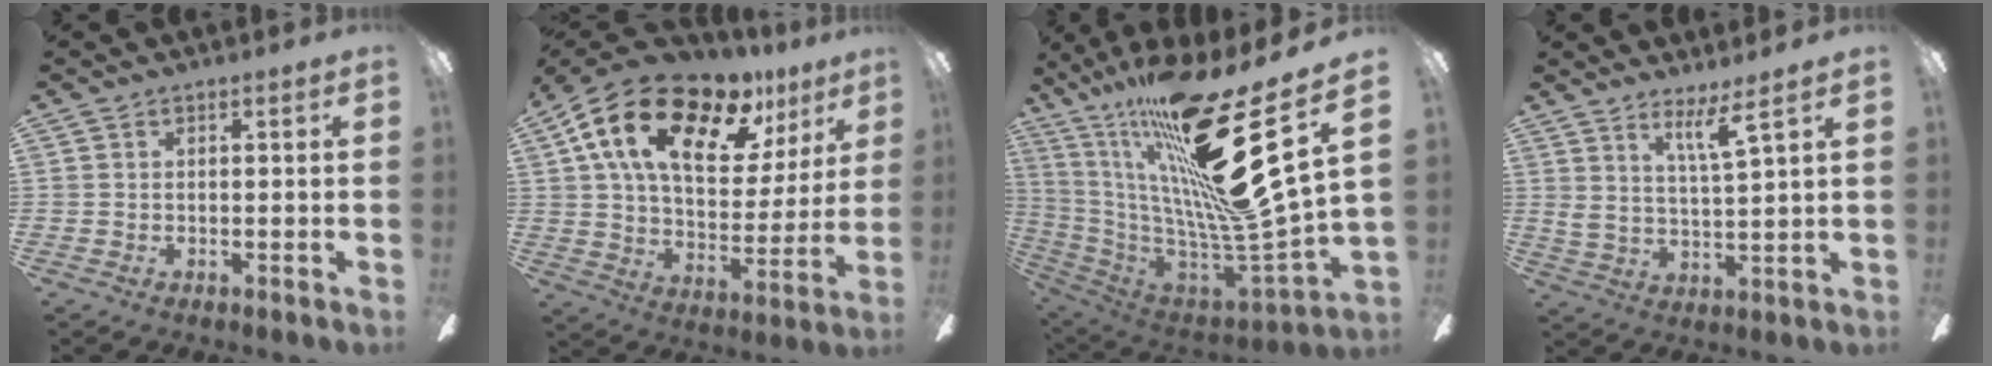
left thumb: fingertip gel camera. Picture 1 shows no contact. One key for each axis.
{"total": 22.2, "fx": 13.3, "fy": 11.1, "fz": 13.8, "tx": -0.236, "ty": -0.062, "tz": 0.232}
{"total": 33.7, "fx": 17.4, "fy": 7.3, "fz": 27.9, "tx": -0.429, "ty": -0.144, "tz": 0.300}
{"total": 7.1, "fx": 5.4, "fy": -0.1, "fz": 4.7, "tx": -0.090, "ty": -0.033, "tz": 0.089}